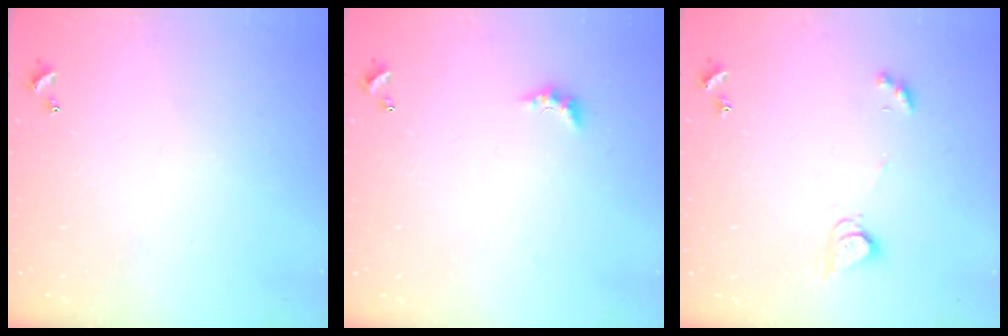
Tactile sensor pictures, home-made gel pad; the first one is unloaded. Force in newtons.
{"total": 2.3, "press": 2.2, "slide": 0.7}
{"total": 3.3, "press": 3.3, "slide": 0.3}